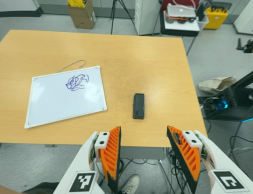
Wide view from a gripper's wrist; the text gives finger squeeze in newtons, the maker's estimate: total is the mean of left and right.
{"total": 0.0}